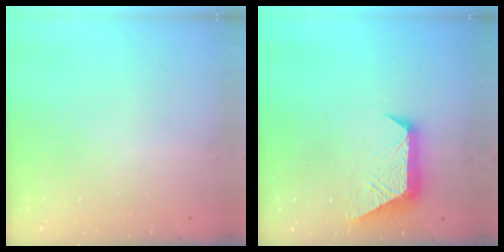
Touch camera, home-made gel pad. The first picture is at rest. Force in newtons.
{"total": 10.9, "press": 10.9, "slide": 0.3}